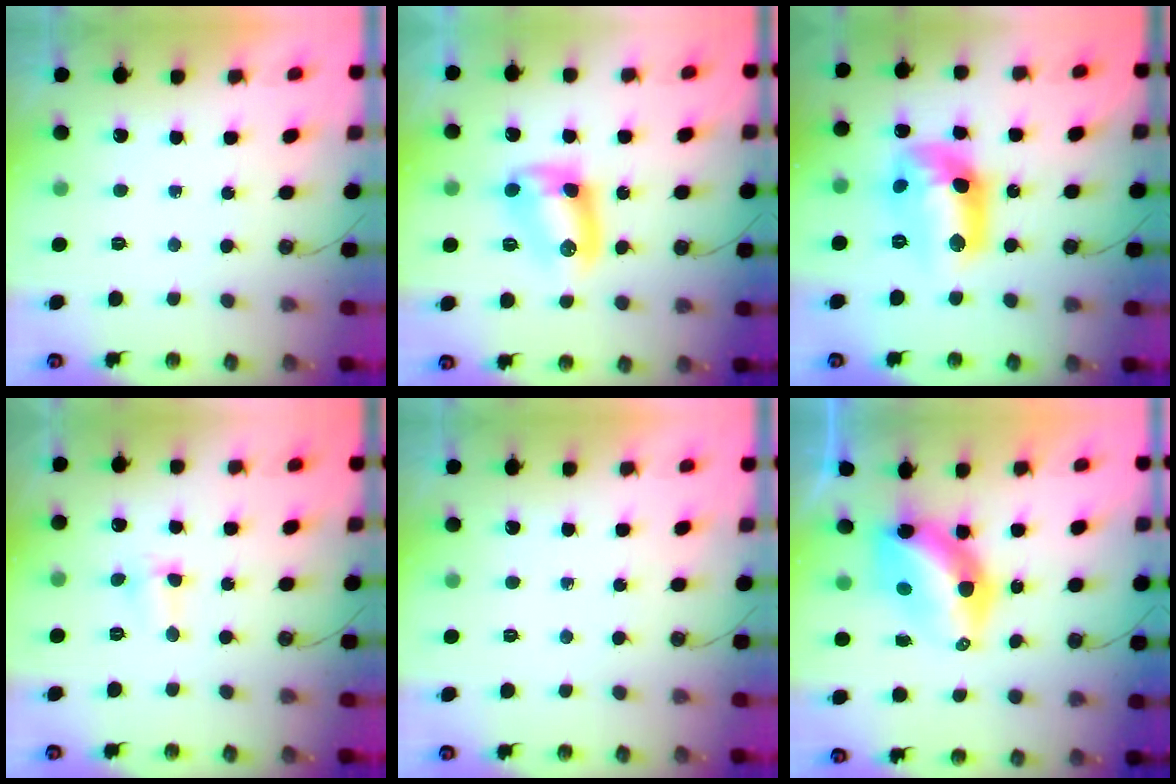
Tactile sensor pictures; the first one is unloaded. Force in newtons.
{"total": 9.0, "press": 9.0, "slide": 0.3}
{"total": 14.4, "press": 14.4, "slide": 1.1}
{"total": 3.0, "press": 2.9, "slide": 0.6}
{"total": 0.0}
{"total": 10.0, "press": 9.9, "slide": 0.9}